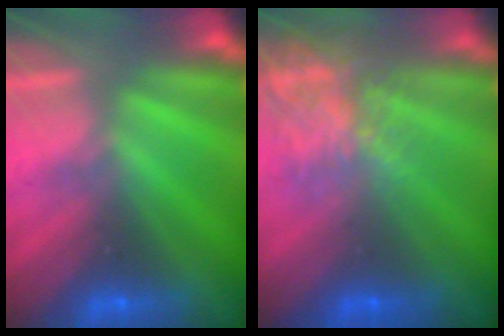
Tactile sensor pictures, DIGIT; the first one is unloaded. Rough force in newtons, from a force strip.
{"total": 8.3}